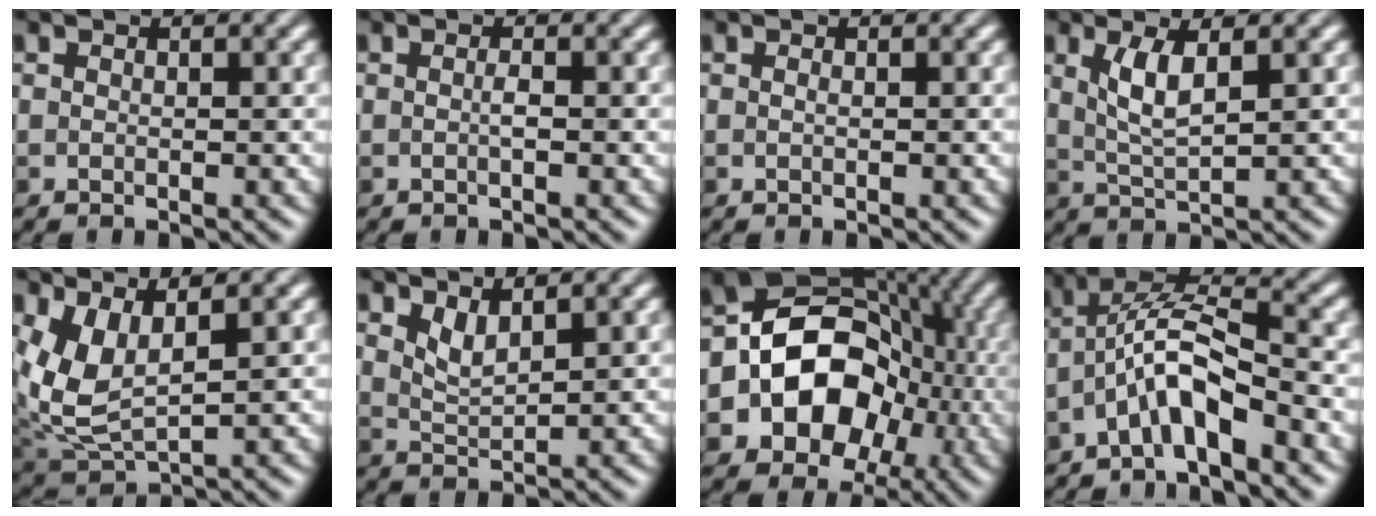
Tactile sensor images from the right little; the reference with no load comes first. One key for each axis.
{"total": 0.6, "fx": -0.2, "fy": -0.1, "fz": 0.5, "tx": -0.011, "ty": 0.002, "tz": -0.001}
{"total": 0.0}
{"total": 2.8, "fx": 1.1, "fy": 0.7, "fz": 2.5, "tx": -0.057, "ty": 0.002, "tz": 0.028}
{"total": 4.6, "fx": 1.3, "fy": 2.3, "fz": 3.8, "tx": -0.092, "ty": -0.009, "tz": 0.038}
{"total": 1.7, "fx": 1.3, "fy": 0.4, "fz": 1.0, "tx": -0.024, "ty": -0.005, "tz": 0.035}
{"total": 12.9, "fx": -1.9, "fy": 10.3, "fz": 7.5, "tx": -0.110, "ty": -0.001, "tz": -0.055}
{"total": 5.0, "fx": -3.1, "fy": 1.0, "fz": 3.8, "tx": -0.077, "ty": 0.017, "tz": -0.059}